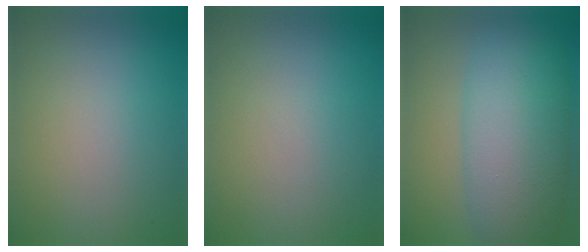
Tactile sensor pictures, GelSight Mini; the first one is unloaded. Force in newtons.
{"total": 0.0}
{"total": 10.1, "press": 10.1, "slide": 0.2}